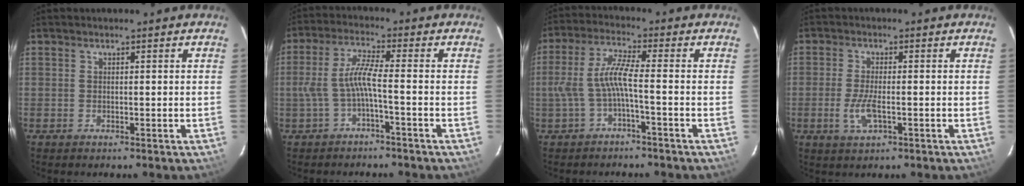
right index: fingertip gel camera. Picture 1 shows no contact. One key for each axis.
{"total": 5.6, "fx": -2.1, "fy": -0.1, "fz": 5.2, "tx": -0.124, "ty": 0.008, "tz": -0.035}
{"total": 6.3, "fx": -2.1, "fy": 0.1, "fz": 5.9, "tx": -0.138, "ty": 0.007, "tz": -0.035}
{"total": 5.0, "fx": -1.6, "fy": 1.5, "fz": 4.5, "tx": -0.099, "ty": -0.007, "tz": -0.031}